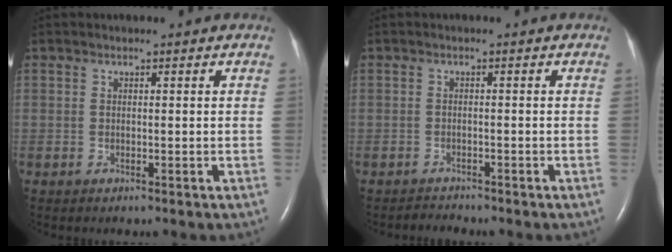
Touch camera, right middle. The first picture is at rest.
{"total": 1.3, "force": [-1.3, 0.0, -0.3], "torque": [0.000, -0.009, -0.020]}